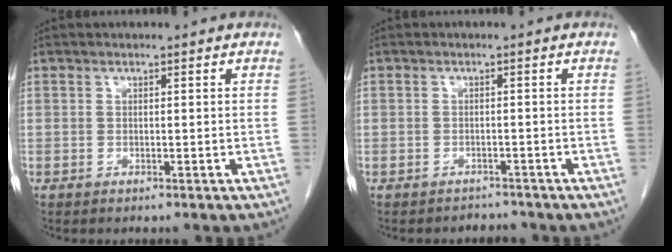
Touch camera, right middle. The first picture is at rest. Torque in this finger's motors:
{"motor_torque": [-0.36, 0.31, -0.40, -0.08]}